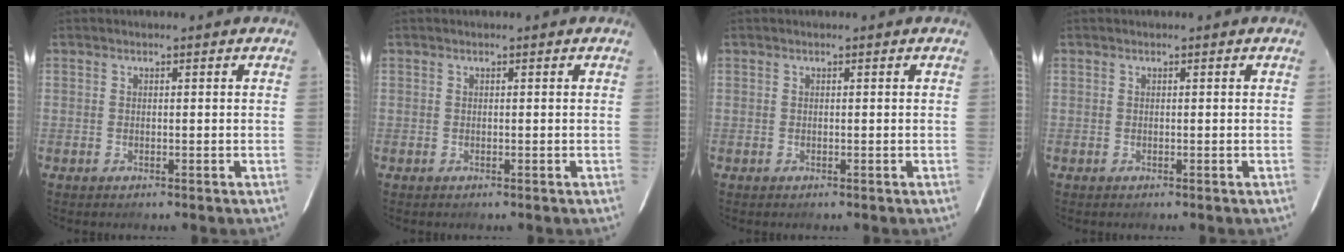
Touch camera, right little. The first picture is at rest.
{"total": 0.0}
{"total": 0.0}
{"total": 0.0}